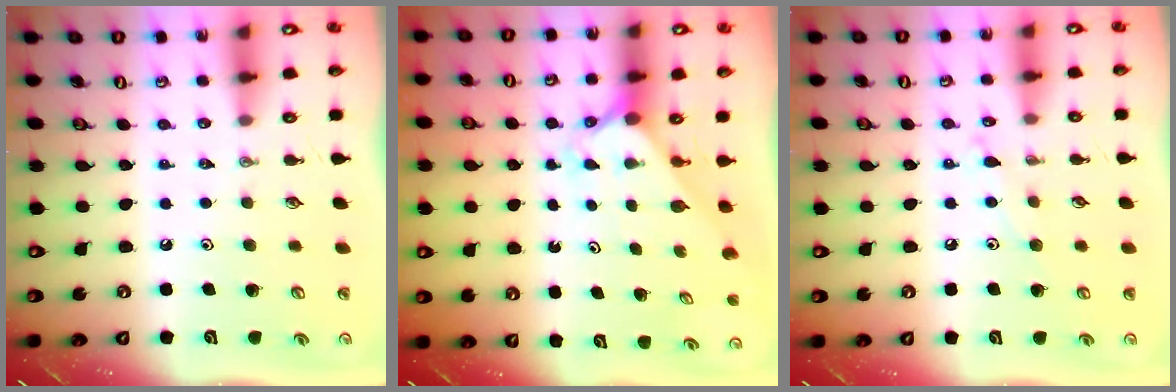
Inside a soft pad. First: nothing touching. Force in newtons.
{"total": 1.8, "press": 1.8, "slide": 0.2}
{"total": 6.6, "press": 6.6, "slide": 0.2}